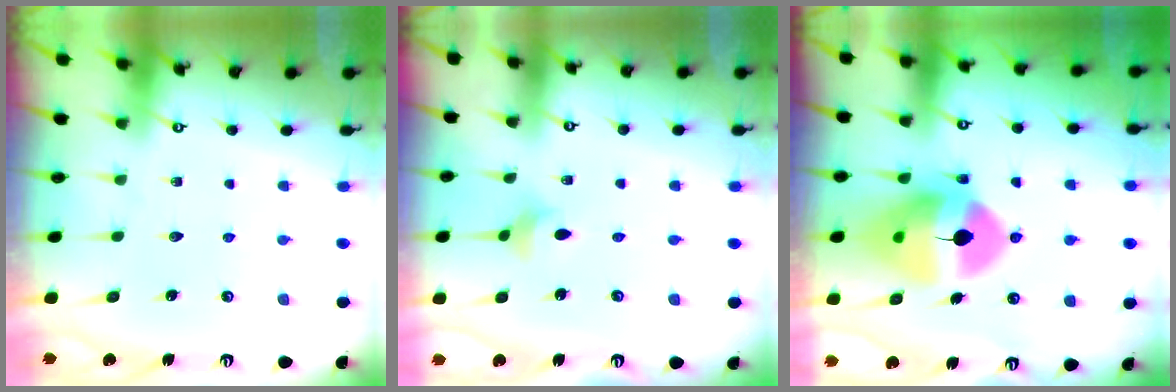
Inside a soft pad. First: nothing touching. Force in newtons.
{"total": 2.8, "press": 2.7, "slide": 0.7}
{"total": 14.7, "press": 14.6, "slide": 2.3}